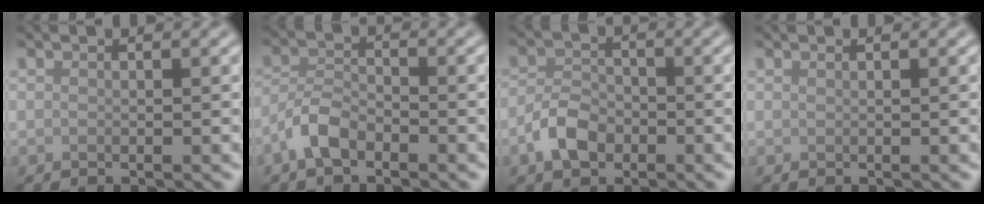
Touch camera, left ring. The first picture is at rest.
{"total": 3.0, "force": [-2.0, 1.3, 1.7], "torque": [-0.034, 0.008, -0.049]}
{"total": 3.3, "force": [-1.7, 2.1, 1.9], "torque": [-0.032, 0.006, -0.039]}
{"total": 0.0}